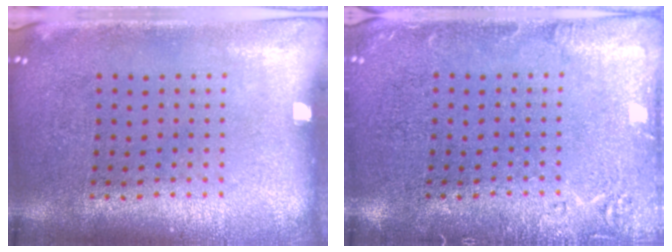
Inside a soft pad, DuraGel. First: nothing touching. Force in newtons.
{"total": 2.0, "press": 2.0, "slide": 0.4}